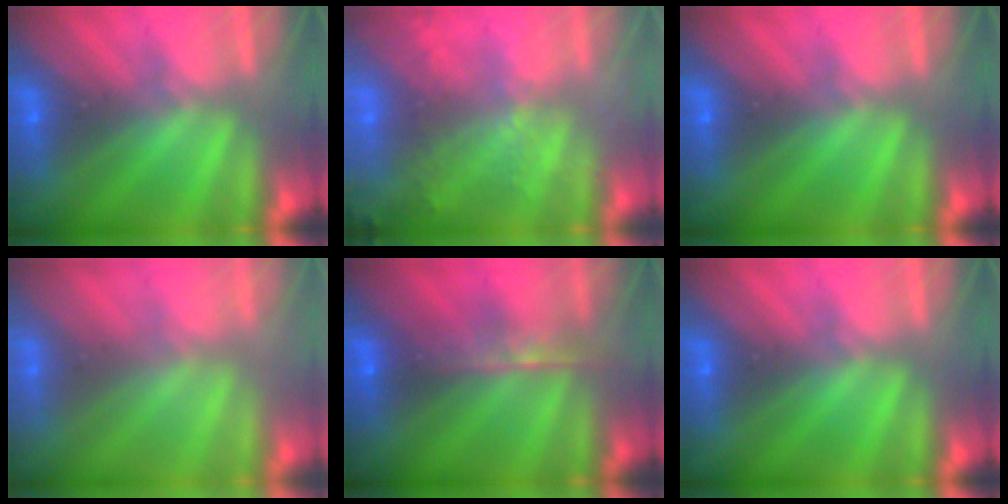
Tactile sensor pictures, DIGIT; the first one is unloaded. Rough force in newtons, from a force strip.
{"total": 6.8}
{"total": 0.0}
{"total": 3.0}
{"total": 6.5}
{"total": 0.0}